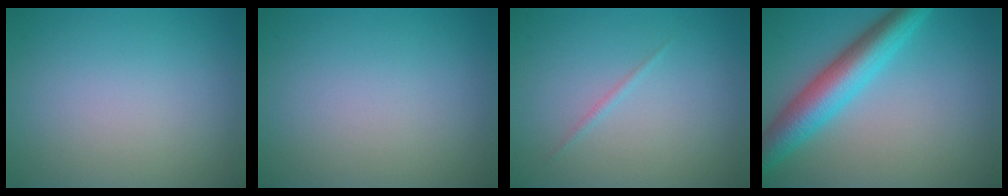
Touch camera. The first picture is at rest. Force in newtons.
{"total": 0.0}
{"total": 0.5, "press": 0.5, "slide": 0.0}
{"total": 6.3, "press": 6.3, "slide": 0.1}